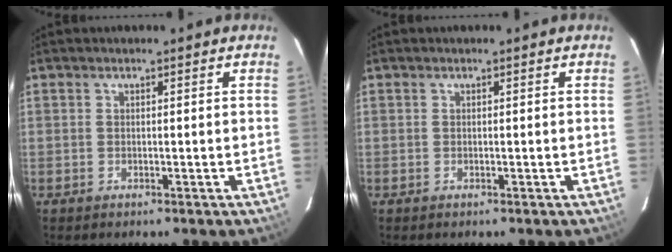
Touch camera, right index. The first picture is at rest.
{"total": 0.0}